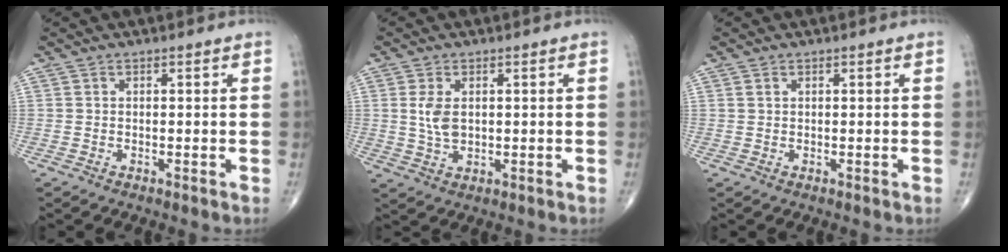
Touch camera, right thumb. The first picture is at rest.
{"total": 4.8, "force": [0.9, 2.9, 3.7], "torque": [-0.073, -0.006, 0.023]}
{"total": 0.6, "force": [0.3, 0.4, 0.3], "torque": [-0.007, 0.002, 0.007]}